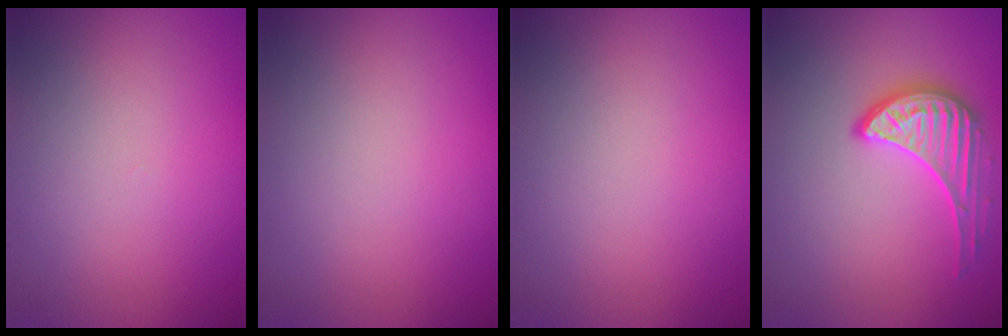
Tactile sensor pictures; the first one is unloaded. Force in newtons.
{"total": 0.0}
{"total": 0.0}
{"total": 3.4, "press": 3.0, "slide": 1.7}